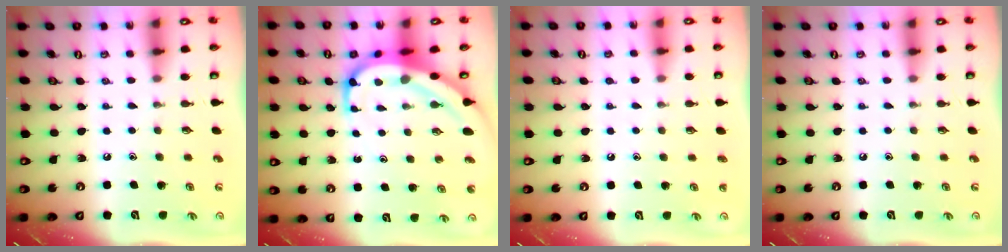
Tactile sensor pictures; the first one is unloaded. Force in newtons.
{"total": 10.9, "press": 10.8, "slide": 1.1}
{"total": 0.8, "press": 0.8, "slide": 0.1}
{"total": 0.0}